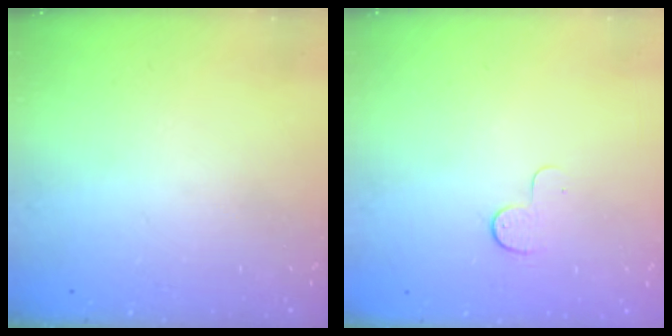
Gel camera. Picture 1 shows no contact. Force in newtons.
{"total": 4.6, "press": 4.6, "slide": 0.4}